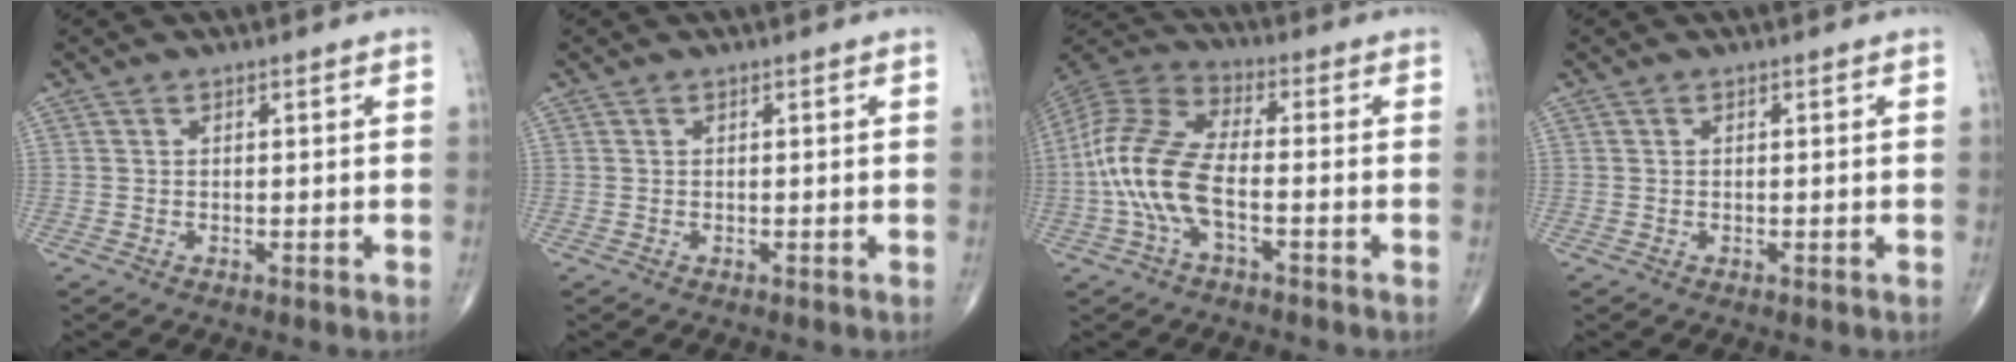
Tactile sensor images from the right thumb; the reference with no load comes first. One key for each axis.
{"total": 0.0}
{"total": 14.1, "fx": -3.0, "fy": 6.2, "fz": 12.2, "tx": -0.277, "ty": 0.034, "tz": -0.063}
{"total": 0.0}